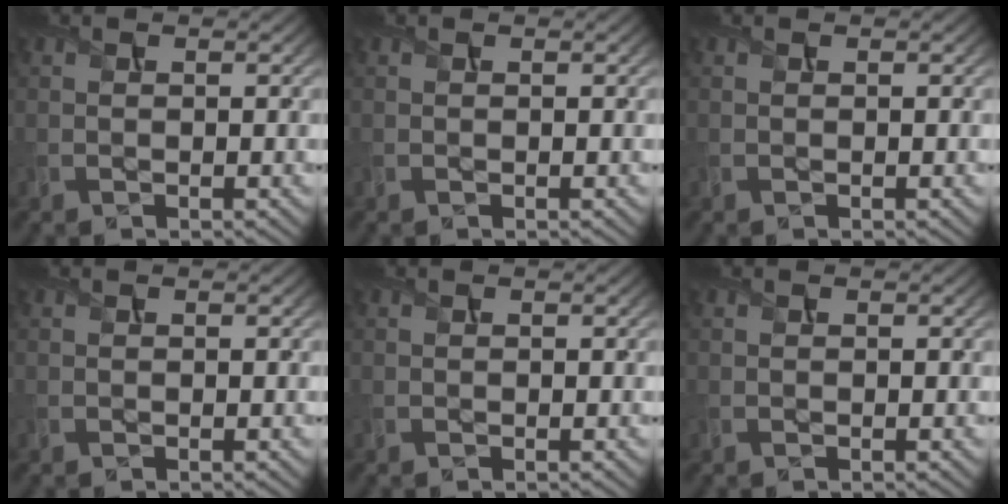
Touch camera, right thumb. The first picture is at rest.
{"total": 0.0}
{"total": 0.0}
{"total": 0.0}
{"total": 0.0}
{"total": 0.0}